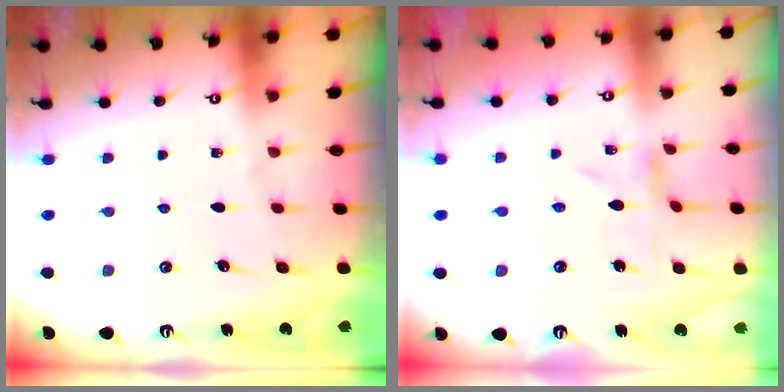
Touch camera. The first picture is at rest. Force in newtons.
{"total": 0.0}